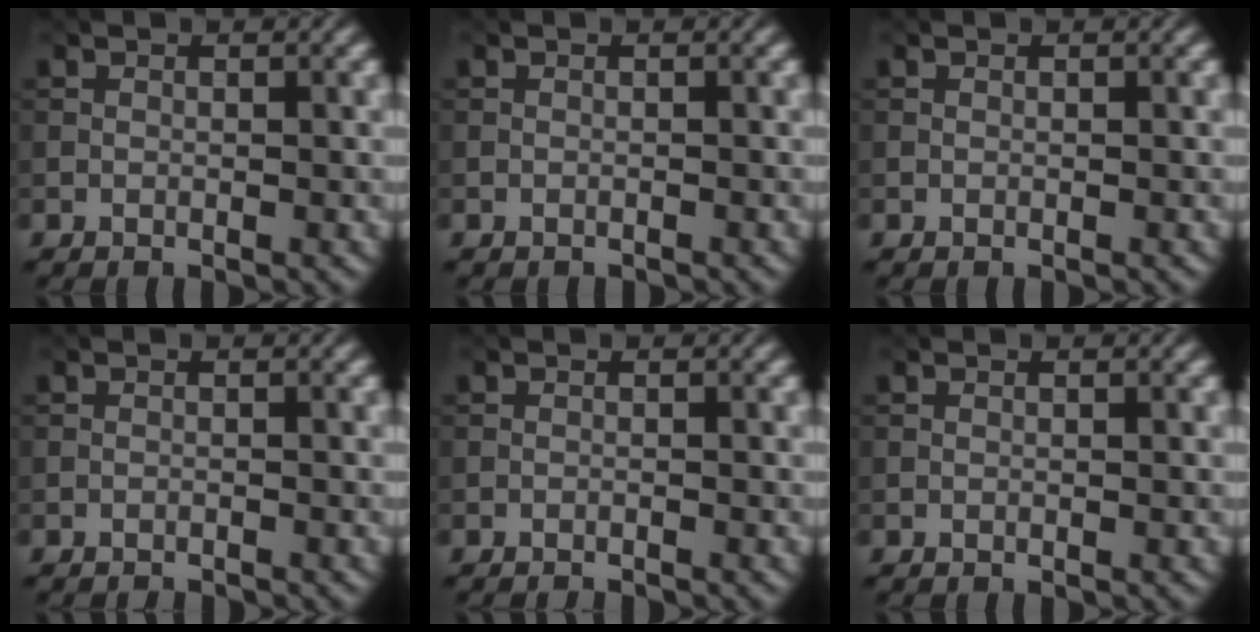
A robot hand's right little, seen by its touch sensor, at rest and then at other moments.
{"total": 0.6, "force": [-0.6, 0.0, 0.0], "torque": [0.003, -0.002, -0.012]}
{"total": 0.0}
{"total": 1.2, "force": [-1.1, 0.2, 0.3], "torque": [0.004, 0.000, -0.019]}
{"total": 1.1, "force": [-1.0, 0.2, 0.3], "torque": [0.003, -0.001, -0.018]}
{"total": 0.0}